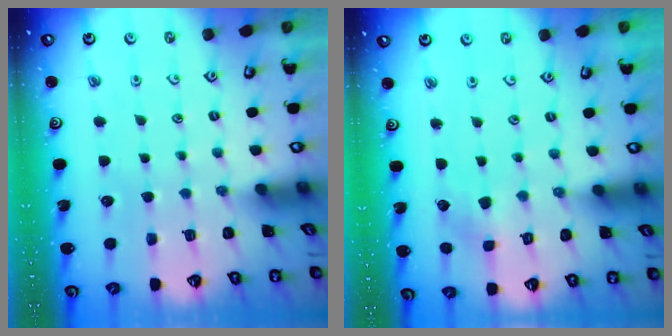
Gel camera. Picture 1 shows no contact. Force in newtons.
{"total": 2.8, "press": 2.8, "slide": 0.4}